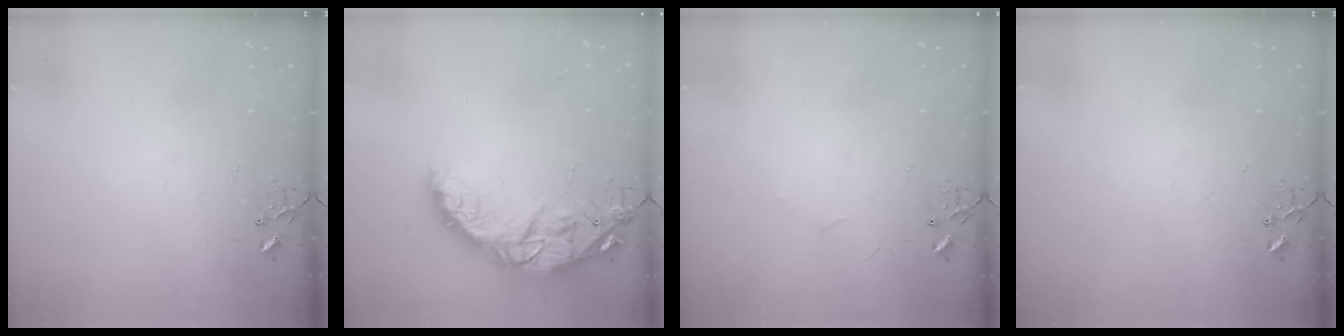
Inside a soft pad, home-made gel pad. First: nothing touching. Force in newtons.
{"total": 17.5, "press": 17.4, "slide": 1.4}
{"total": 3.4, "press": 3.3, "slide": 0.4}
{"total": 0.0}